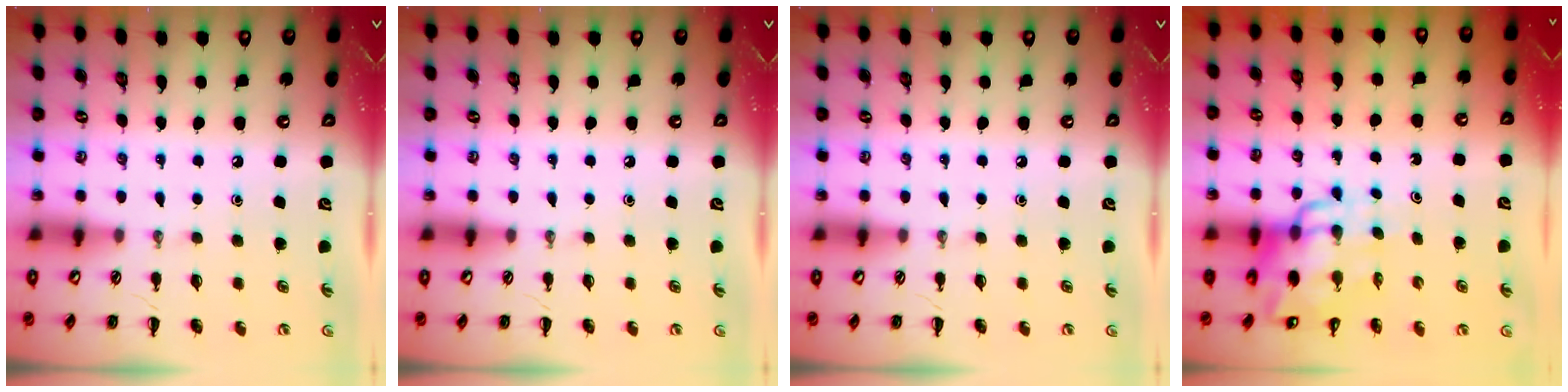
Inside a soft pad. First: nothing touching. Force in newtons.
{"total": 0.0}
{"total": 0.0}
{"total": 11.5, "press": 10.9, "slide": 3.5}